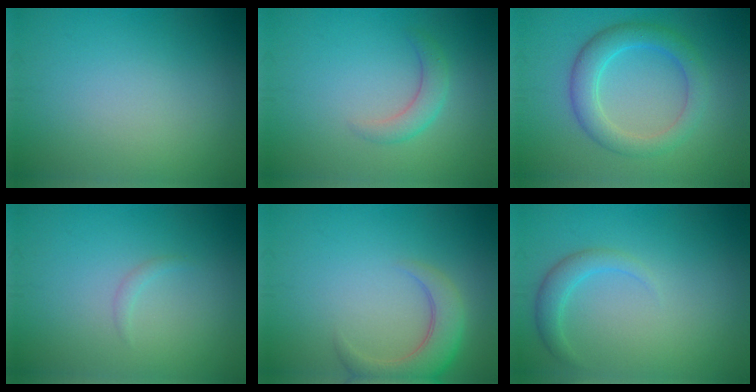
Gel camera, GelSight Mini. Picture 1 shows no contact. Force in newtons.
{"total": 2.2, "press": 2.2, "slide": 0.1}
{"total": 4.3, "press": 4.3, "slide": 0.1}
{"total": 0.7, "press": 0.6, "slide": 0.1}
{"total": 4.4, "press": 4.4, "slide": 0.4}
{"total": 2.1, "press": 2.1, "slide": 0.1}